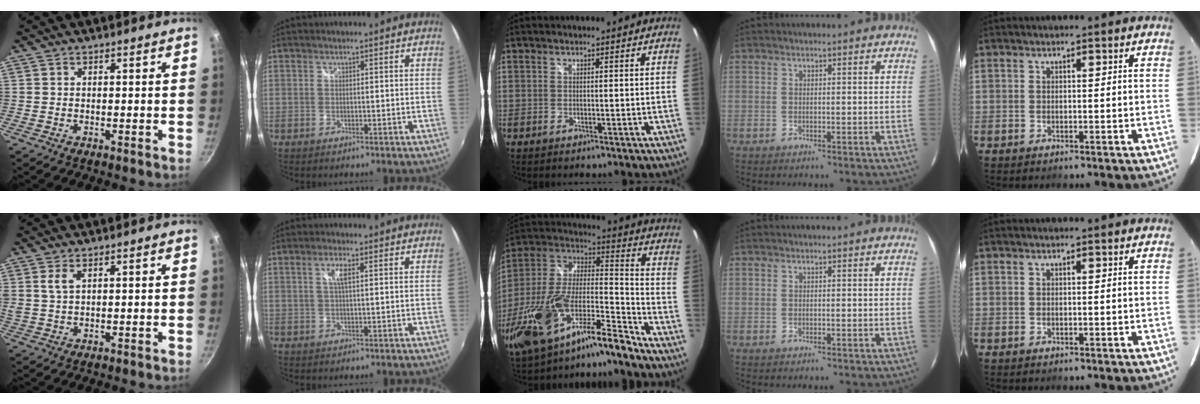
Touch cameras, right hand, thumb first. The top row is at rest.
{"thumb": {"total": 3.1, "force": [1.4, 1.3, 2.4], "torque": [-0.046, -0.004, 0.031]}, "index": {"total": 2.7, "force": [0.8, 0.3, 2.5], "torque": [-0.048, 0.003, 0.013]}, "middle": {"total": 21.2, "force": [-15.0, 5.8, 13.8], "torque": [-0.270, -0.014, -0.275]}}